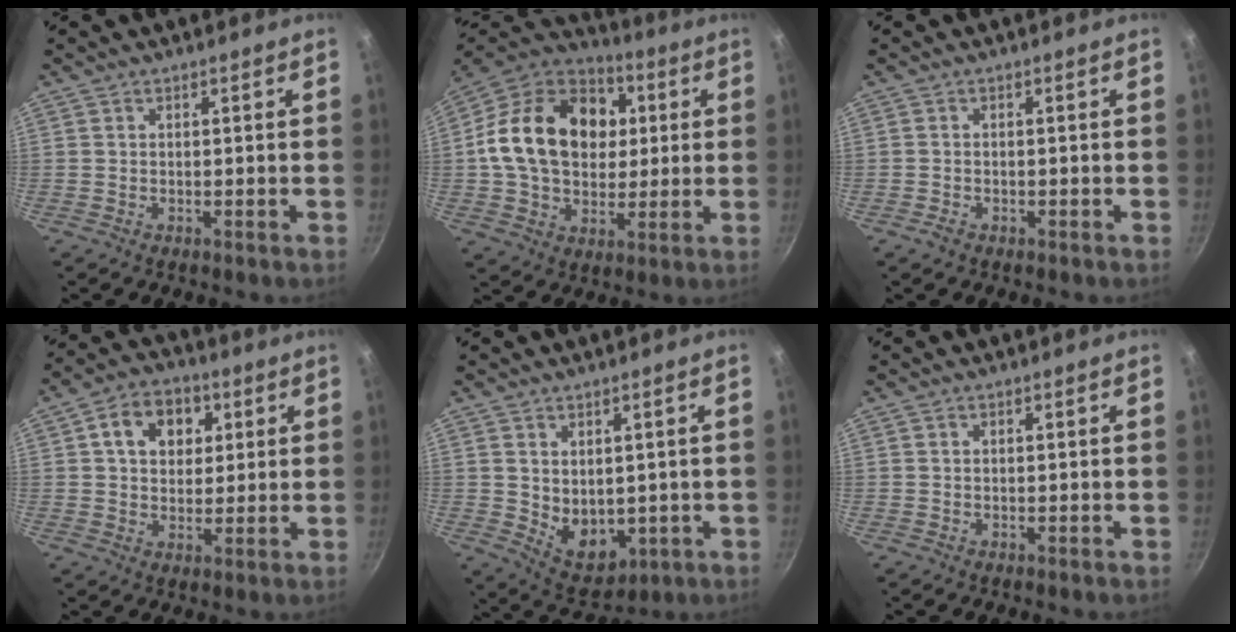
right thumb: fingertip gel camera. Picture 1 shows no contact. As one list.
[{"total": 23.8, "force": [3.5, 17.6, 15.6], "torque": [-0.239, 0.023, 0.051]}, {"total": 1.5, "force": [-0.9, 0.9, 0.7], "torque": [-0.015, 0.007, -0.017]}, {"total": 10.1, "force": [3.2, 7.7, 5.8], "torque": [-0.065, 0.004, 0.042]}, {"total": 8.3, "force": [0.7, 6.0, 5.7], "torque": [-0.064, -0.022, 0.035]}, {"total": 0.0}]